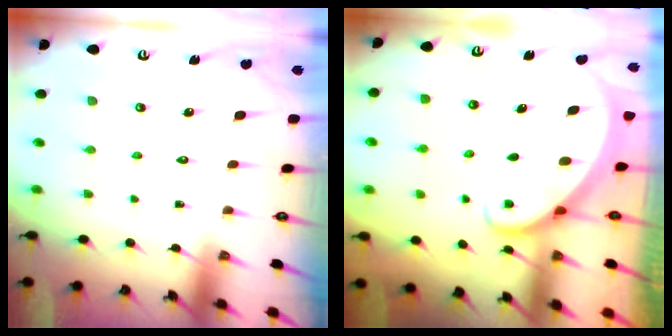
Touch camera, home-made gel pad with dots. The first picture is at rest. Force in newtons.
{"total": 2.7, "press": 2.7, "slide": 0.2}